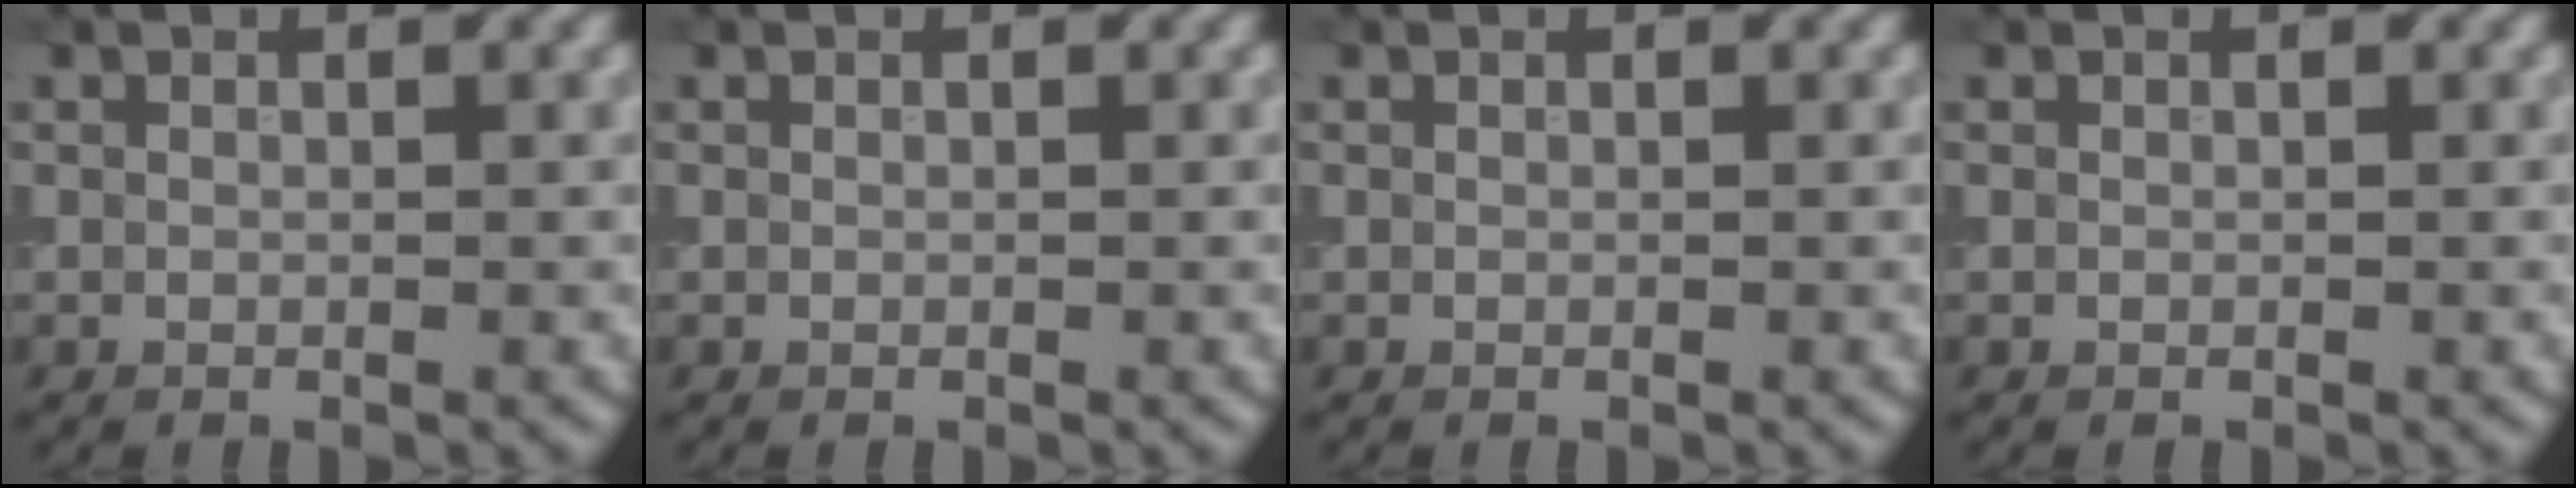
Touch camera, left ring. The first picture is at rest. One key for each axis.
{"total": 0.0}
{"total": 0.0}
{"total": 0.0}